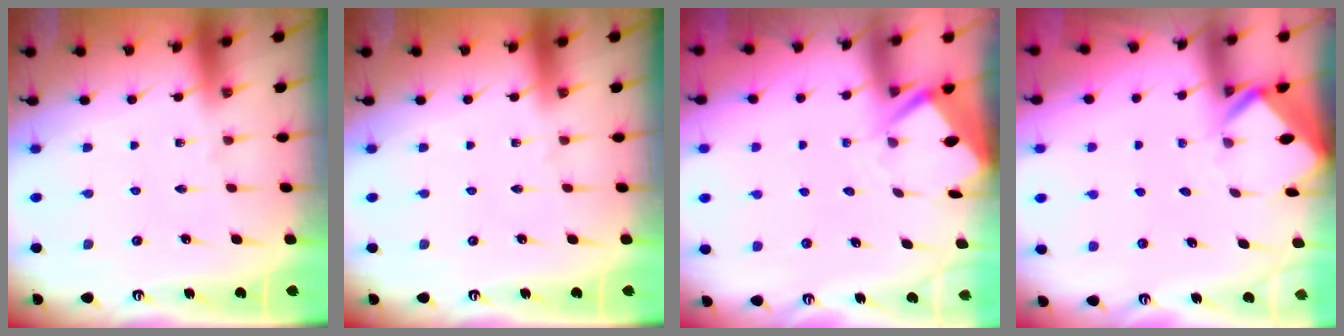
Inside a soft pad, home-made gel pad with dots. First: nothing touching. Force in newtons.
{"total": 0.0}
{"total": 3.4, "press": 3.4, "slide": 0.3}
{"total": 2.8, "press": 2.8, "slide": 0.2}